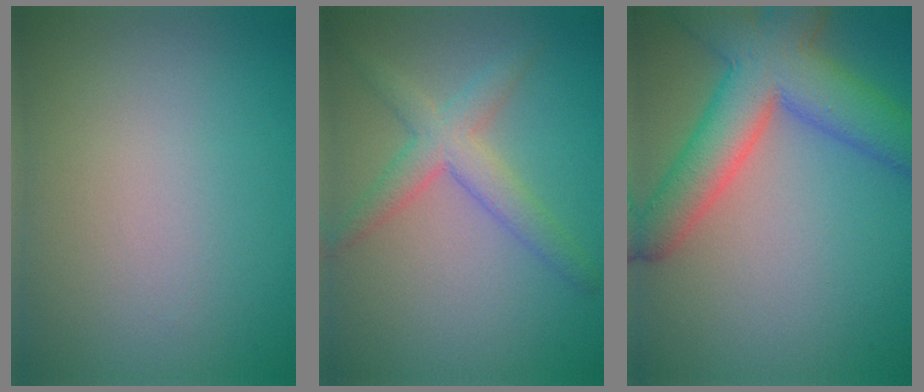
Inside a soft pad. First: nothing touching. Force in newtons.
{"total": 3.7, "press": 3.7, "slide": 0.1}
{"total": 8.6, "press": 8.6, "slide": 0.4}